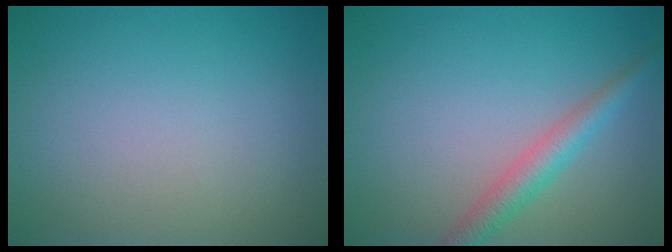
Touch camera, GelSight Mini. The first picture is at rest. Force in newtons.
{"total": 2.9, "press": 2.9, "slide": 0.1}